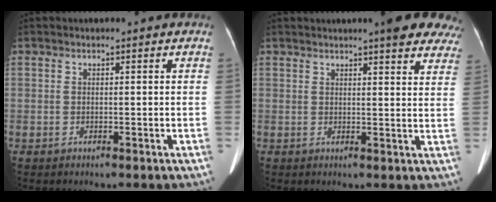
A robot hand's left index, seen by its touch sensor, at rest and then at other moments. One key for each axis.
{"total": 7.8, "fx": 5.8, "fy": 1.8, "fz": 4.8, "tx": -0.043, "ty": 0.009, "tz": 0.054}